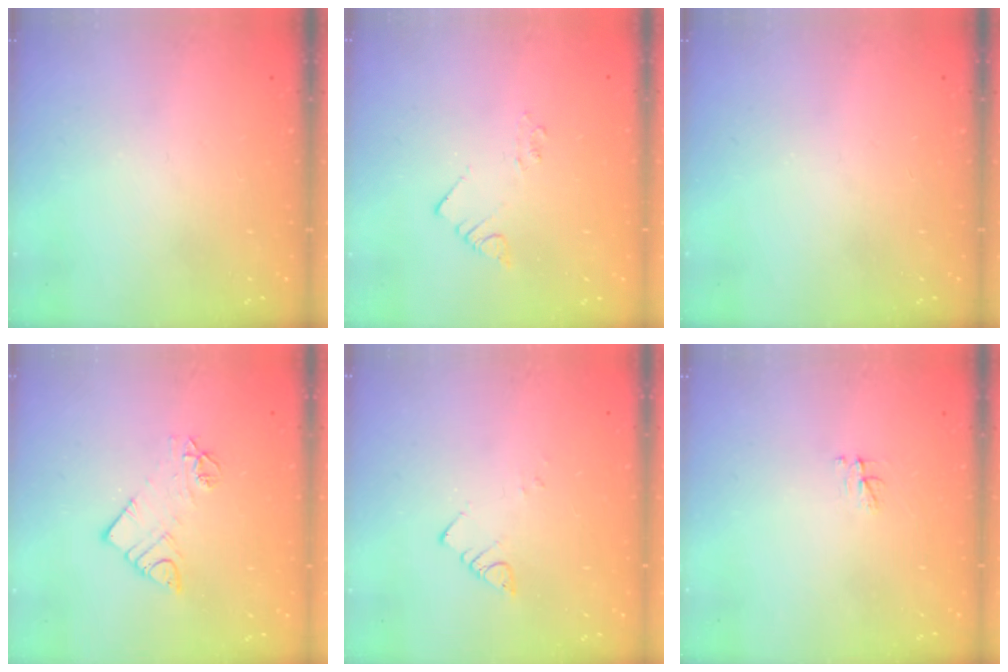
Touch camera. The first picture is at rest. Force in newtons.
{"total": 2.1, "press": 2.1, "slide": 0.1}
{"total": 0.0}
{"total": 8.6, "press": 8.5, "slide": 0.7}
{"total": 2.2, "press": 2.2, "slide": 0.2}
{"total": 2.9, "press": 2.9, "slide": 0.4}